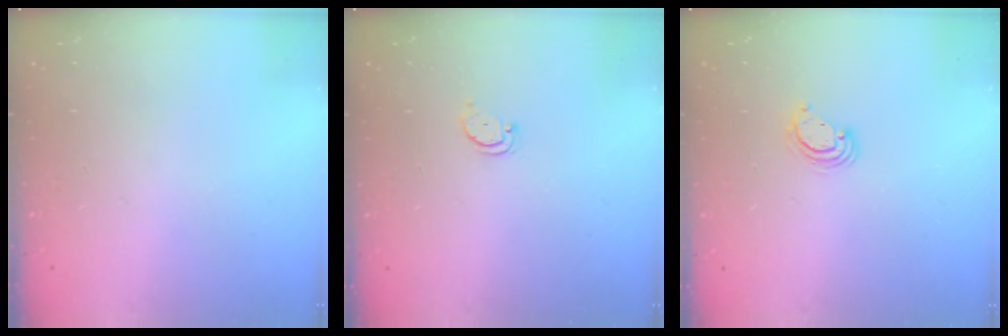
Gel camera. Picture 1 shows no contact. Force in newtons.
{"total": 2.5, "press": 2.4, "slide": 0.4}
{"total": 3.7, "press": 3.7, "slide": 0.3}